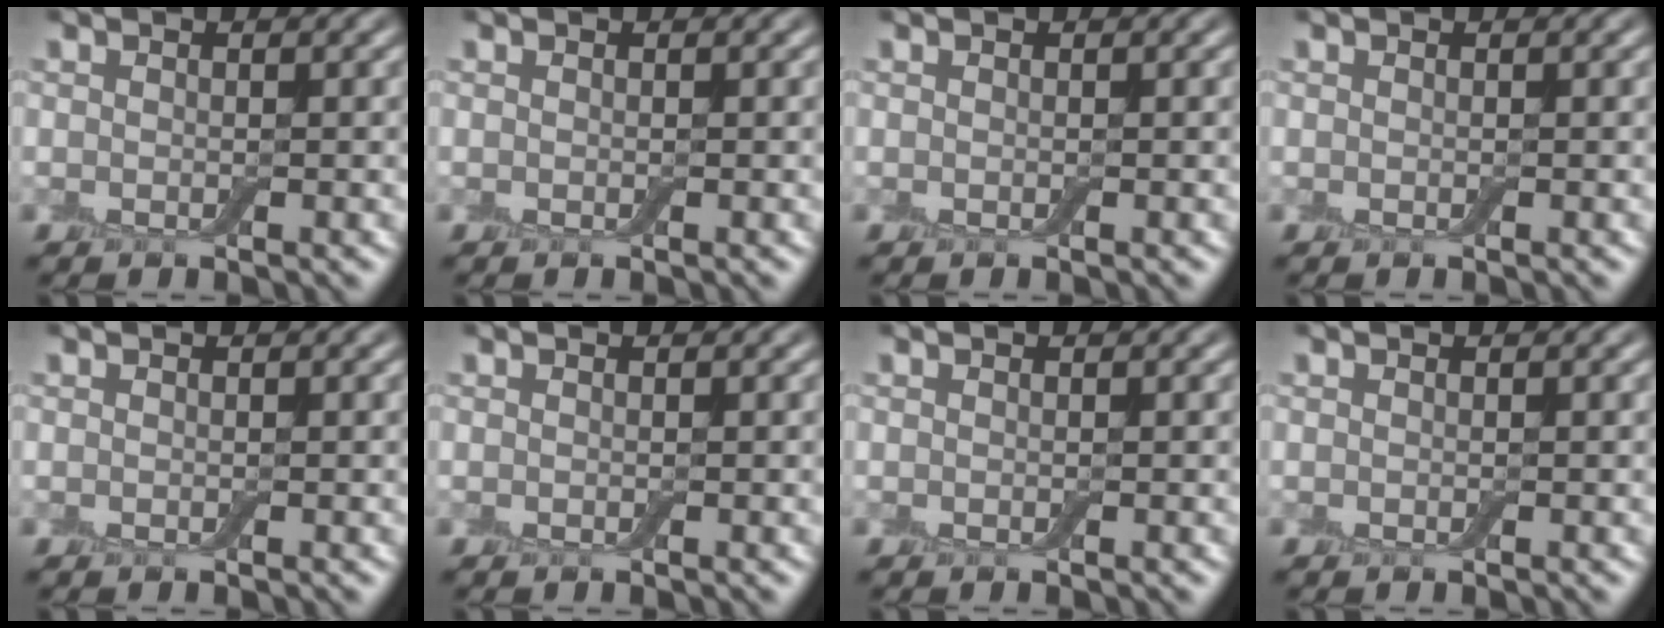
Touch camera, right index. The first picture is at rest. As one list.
[{"total": 0.0}, {"total": 0.0}, {"total": 0.0}, {"total": 0.0}, {"total": 0.0}, {"total": 0.0}, {"total": 0.0}]